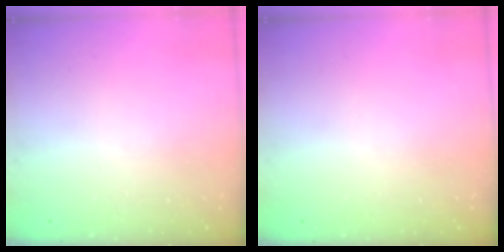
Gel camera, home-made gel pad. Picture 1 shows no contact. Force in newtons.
{"total": 0.0}